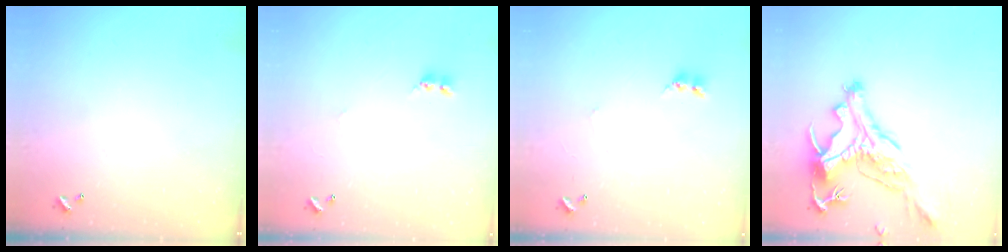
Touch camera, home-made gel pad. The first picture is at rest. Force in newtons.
{"total": 1.6, "press": 1.6, "slide": 0.4}
{"total": 2.4, "press": 2.4, "slide": 0.4}
{"total": 3.7, "press": 3.4, "slide": 1.5}